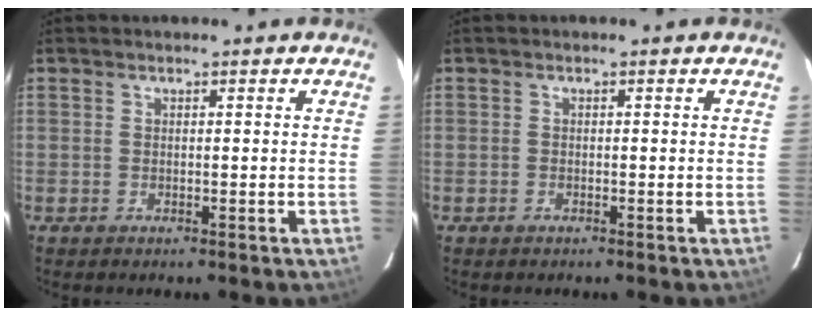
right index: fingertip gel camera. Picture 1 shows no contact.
{"total": 0.6, "force": [-0.5, 0.4, 0.1], "torque": [-0.002, 0.002, -0.010]}